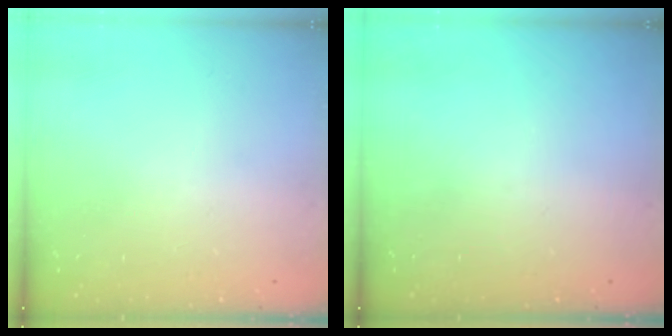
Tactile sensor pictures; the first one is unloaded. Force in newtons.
{"total": 0.0}